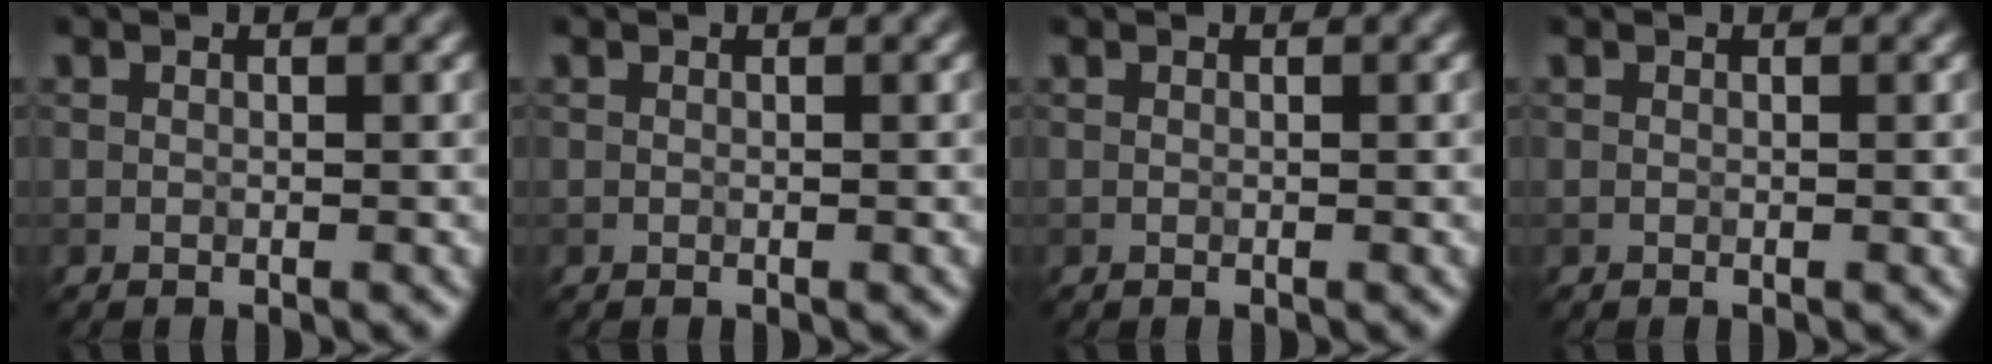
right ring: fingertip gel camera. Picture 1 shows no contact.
{"total": 0.0}
{"total": 0.0}
{"total": 0.0}